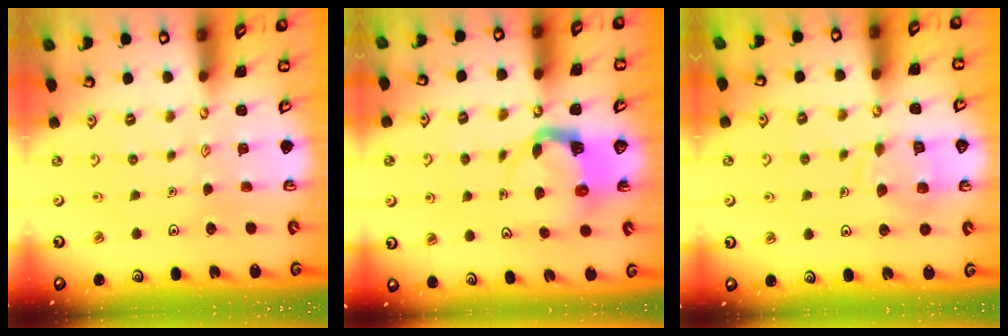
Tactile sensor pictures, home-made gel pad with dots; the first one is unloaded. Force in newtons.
{"total": 4.2, "press": 4.2, "slide": 0.3}
{"total": 11.7, "press": 11.6, "slide": 1.3}